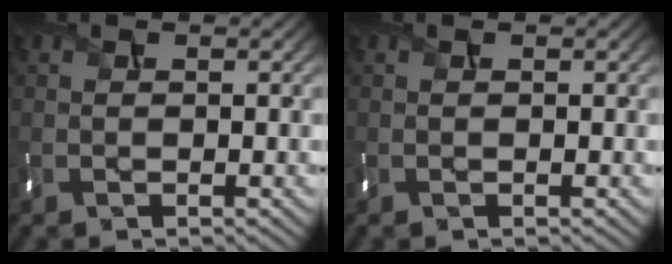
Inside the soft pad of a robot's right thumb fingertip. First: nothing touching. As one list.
[{"total": 0.0}]